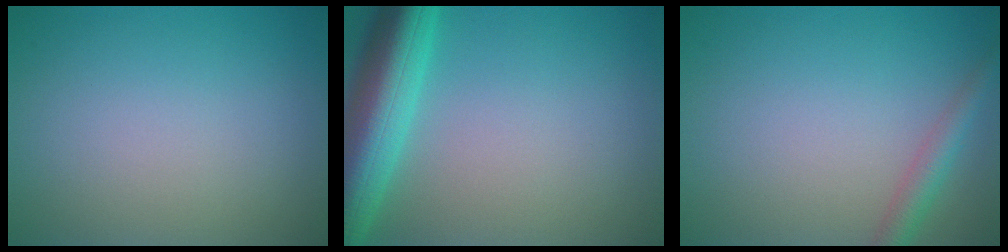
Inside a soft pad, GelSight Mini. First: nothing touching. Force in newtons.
{"total": 8.4, "press": 8.4, "slide": 0.4}
{"total": 2.4, "press": 2.4, "slide": 0.2}